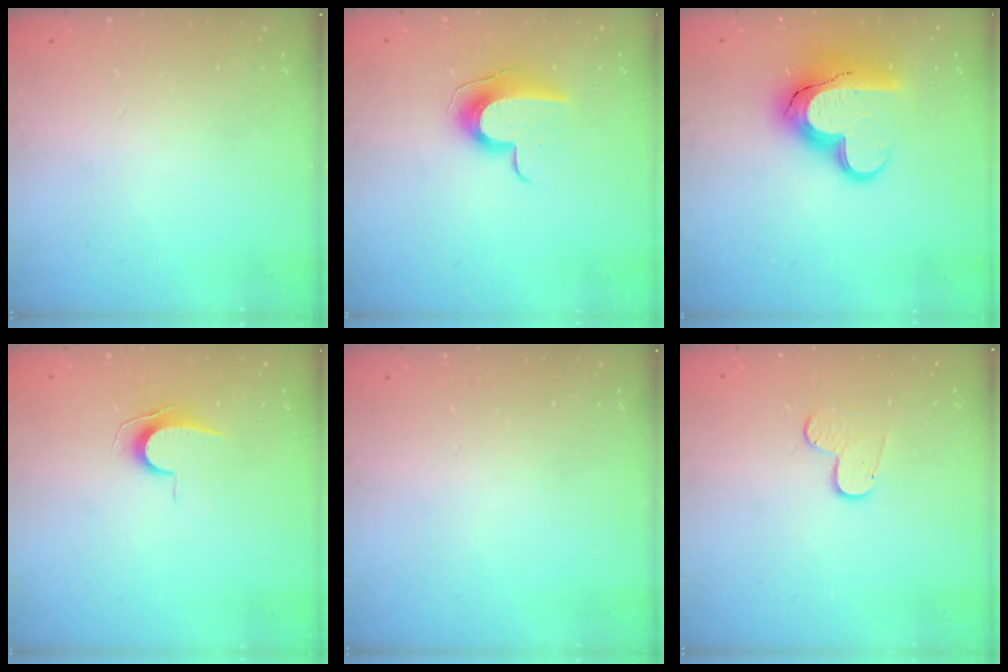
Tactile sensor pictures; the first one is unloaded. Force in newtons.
{"total": 9.5, "press": 9.5, "slide": 0.4}
{"total": 16.9, "press": 16.9, "slide": 1.3}
{"total": 7.0, "press": 7.0, "slide": 0.6}
{"total": 0.0}
{"total": 4.0, "press": 4.0, "slide": 0.2}